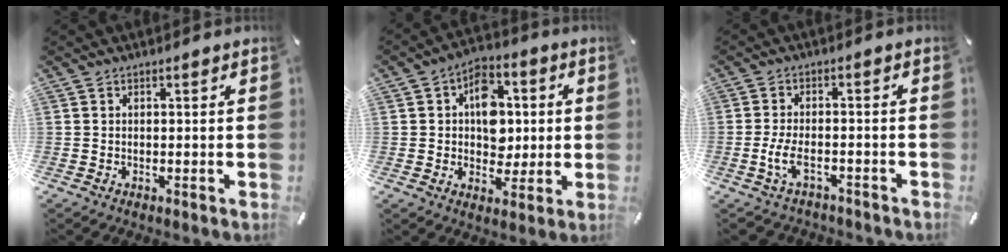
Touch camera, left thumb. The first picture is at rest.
{"total": 10.4, "force": [1.1, 8.2, 6.3], "torque": [-0.082, 0.007, 0.021]}
{"total": 6.2, "force": [-2.7, 3.2, 4.5], "torque": [-0.098, 0.007, -0.052]}